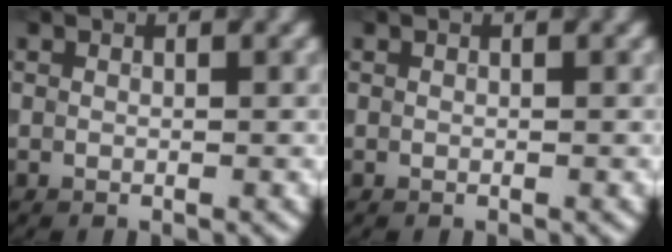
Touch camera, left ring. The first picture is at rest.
{"total": 0.0}